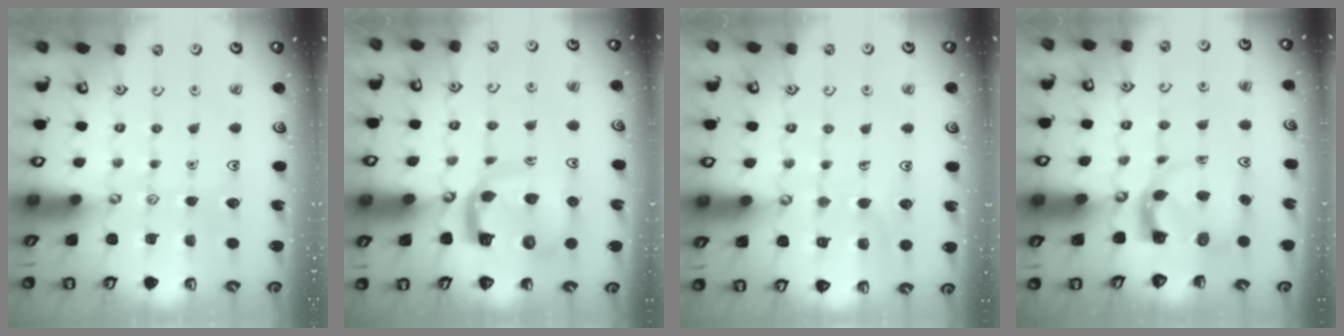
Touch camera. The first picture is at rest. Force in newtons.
{"total": 10.0, "press": 9.9, "slide": 1.2}
{"total": 6.7, "press": 6.7, "slide": 0.4}
{"total": 4.0, "press": 3.9, "slide": 0.4}